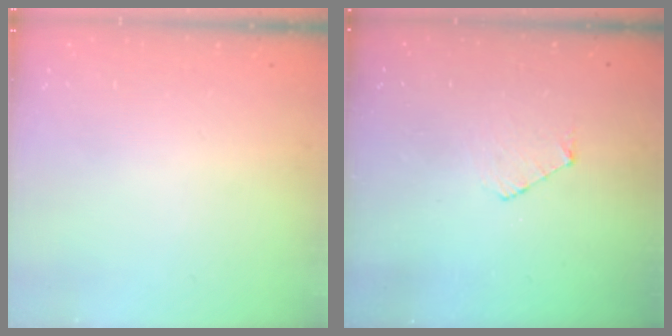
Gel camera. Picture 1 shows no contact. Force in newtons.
{"total": 5.5, "press": 5.5, "slide": 0.5}